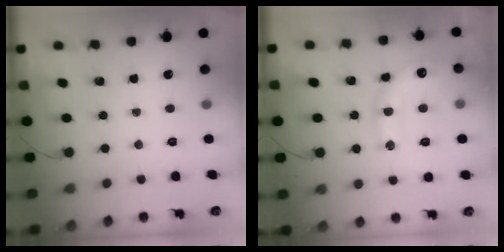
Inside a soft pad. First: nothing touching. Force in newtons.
{"total": 14.3, "press": 14.3, "slide": 1.3}